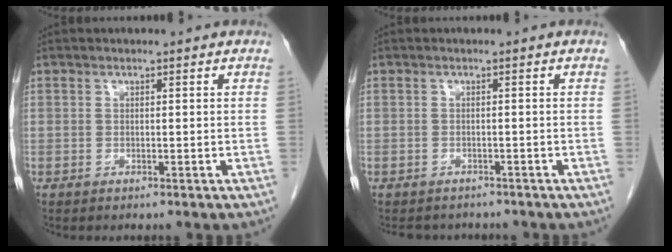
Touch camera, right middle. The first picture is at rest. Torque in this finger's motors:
{"motor_torque": [0.01, -0.01, 0.00, 0.00]}